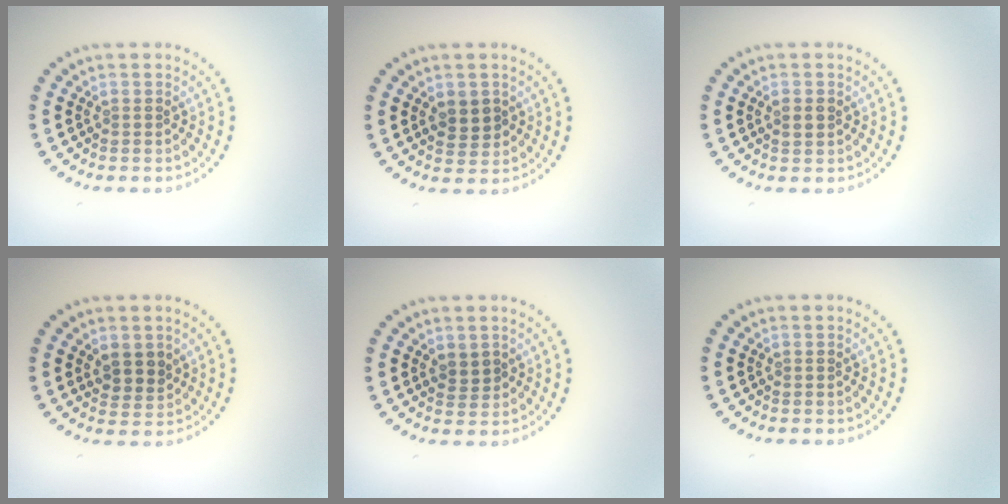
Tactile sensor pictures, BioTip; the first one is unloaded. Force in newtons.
{"total": 2.3, "press": 2.3, "slide": 0.4}
{"total": 1.0, "press": 1.0, "slide": 0.1}
{"total": 2.1, "press": 2.0, "slide": 0.7}
{"total": 0.9, "press": 0.8, "slide": 0.4}
{"total": 0.0}